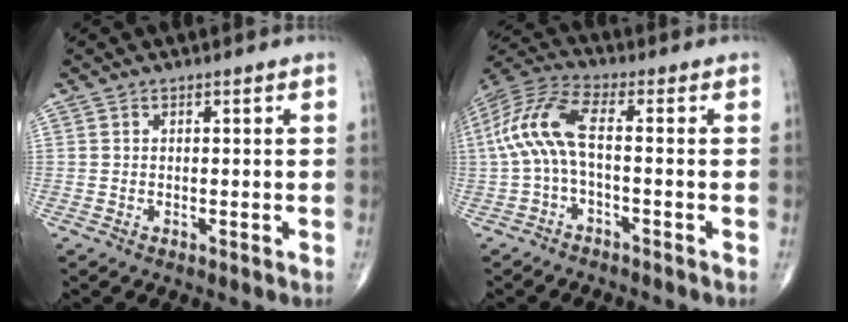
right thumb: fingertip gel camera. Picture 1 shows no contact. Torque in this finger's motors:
{"motor_torque": [-0.07, 0.87, 1.28, 0.00, 0.17]}